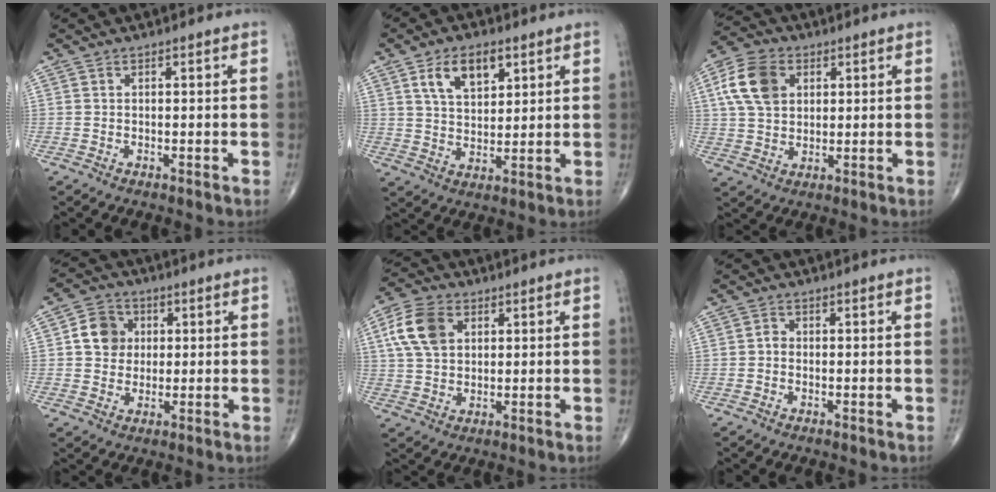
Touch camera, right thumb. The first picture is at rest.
{"total": 8.9, "force": [4.3, 5.0, 6.1], "torque": [-0.088, -0.017, 0.079]}
{"total": 10.5, "force": [3.1, 7.4, 6.8], "torque": [-0.122, 0.003, 0.055]}
{"total": 7.2, "force": [1.2, 6.3, 3.2], "torque": [-0.030, 0.003, 0.014]}
{"total": 9.6, "force": [2.9, 6.6, 6.4], "torque": [-0.120, 0.004, 0.053]}
{"total": 1.2, "force": [-0.3, 1.0, 0.6], "torque": [-0.004, 0.004, -0.009]}